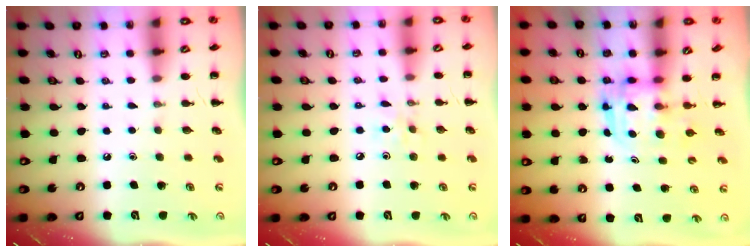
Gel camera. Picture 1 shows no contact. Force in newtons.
{"total": 3.0, "press": 2.8, "slide": 1.0}
{"total": 3.0, "press": 3.0, "slide": 0.3}